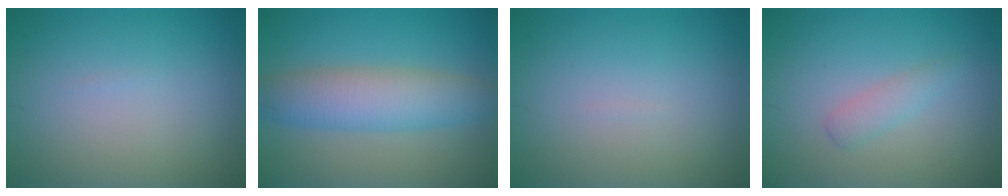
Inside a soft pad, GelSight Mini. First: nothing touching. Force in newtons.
{"total": 5.7, "press": 5.6, "slide": 0.3}
{"total": 0.0}
{"total": 1.5, "press": 1.5, "slide": 0.1}